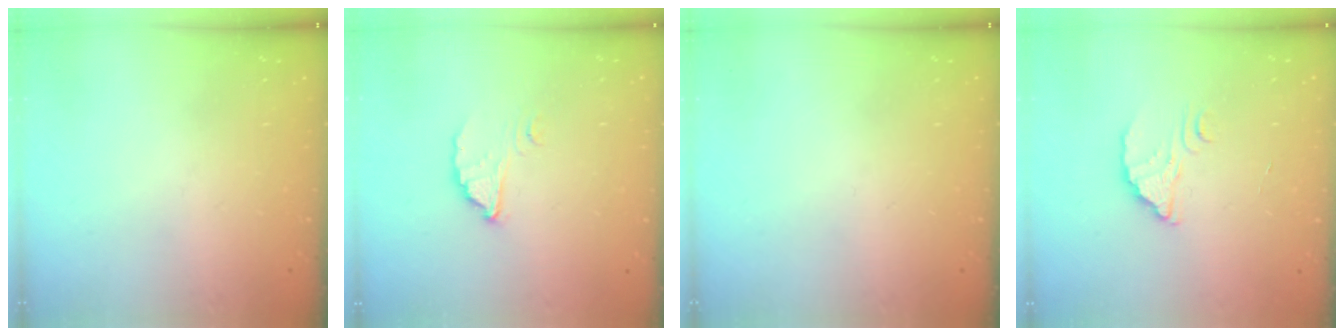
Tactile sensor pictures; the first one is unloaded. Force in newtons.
{"total": 4.0, "press": 4.0, "slide": 0.1}
{"total": 0.0}
{"total": 2.3, "press": 2.3, "slide": 0.0}